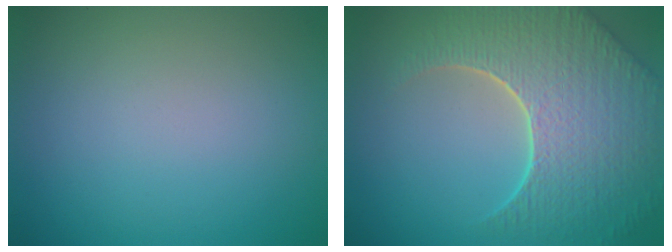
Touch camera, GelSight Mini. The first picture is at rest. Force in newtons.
{"total": 8.7, "press": 6.1, "slide": 6.1}